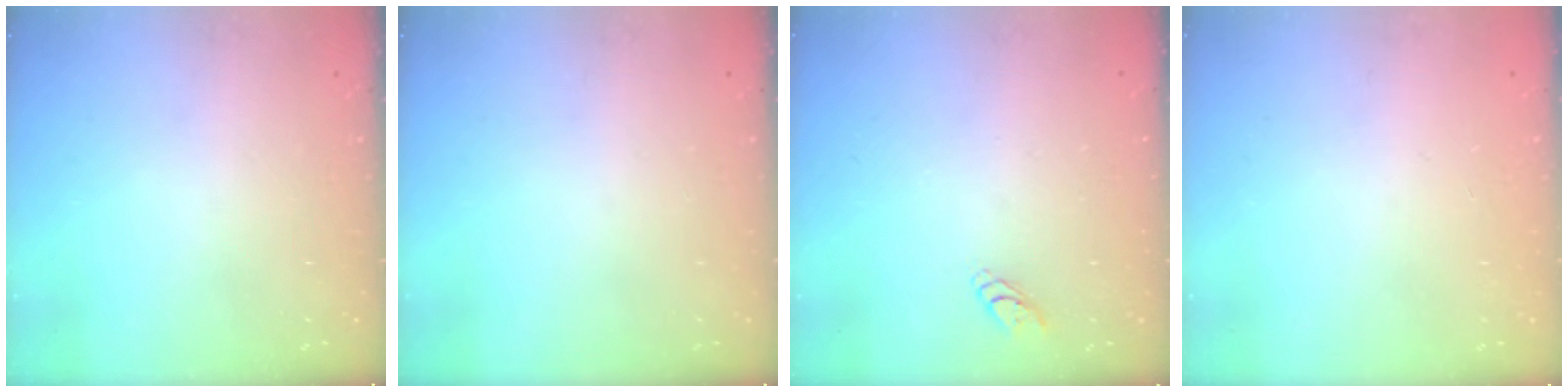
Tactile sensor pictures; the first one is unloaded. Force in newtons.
{"total": 0.0}
{"total": 2.8, "press": 2.8, "slide": 0.3}
{"total": 0.0}